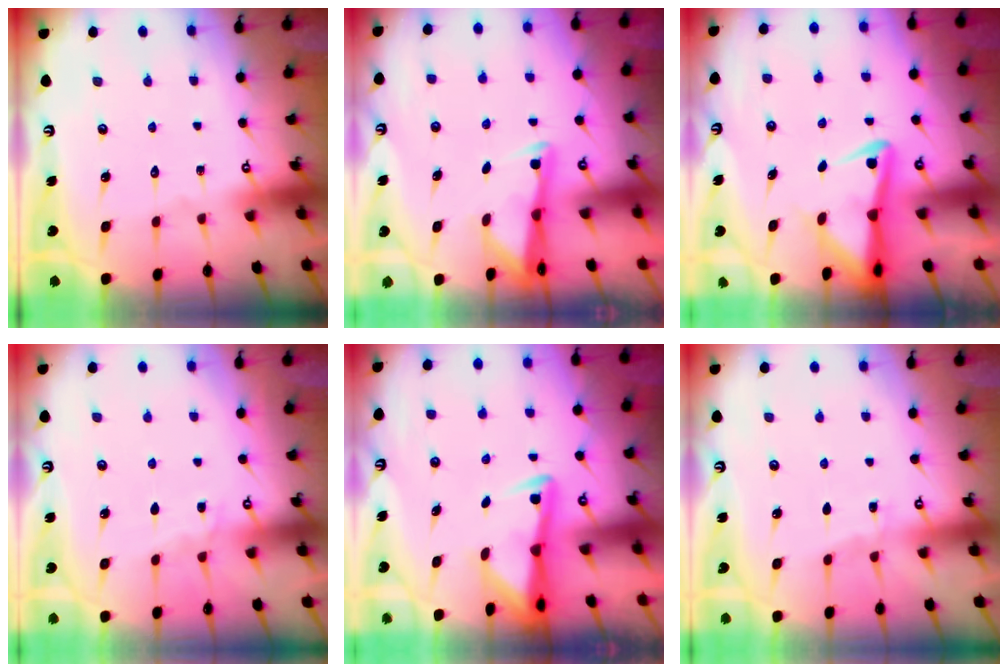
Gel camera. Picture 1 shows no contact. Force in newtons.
{"total": 2.6, "press": 2.6, "slide": 0.4}
{"total": 4.4, "press": 4.2, "slide": 1.3}
{"total": 5.1, "press": 5.1, "slide": 0.5}
{"total": 2.9, "press": 2.9, "slide": 0.5}
{"total": 3.9, "press": 3.9, "slide": 0.5}